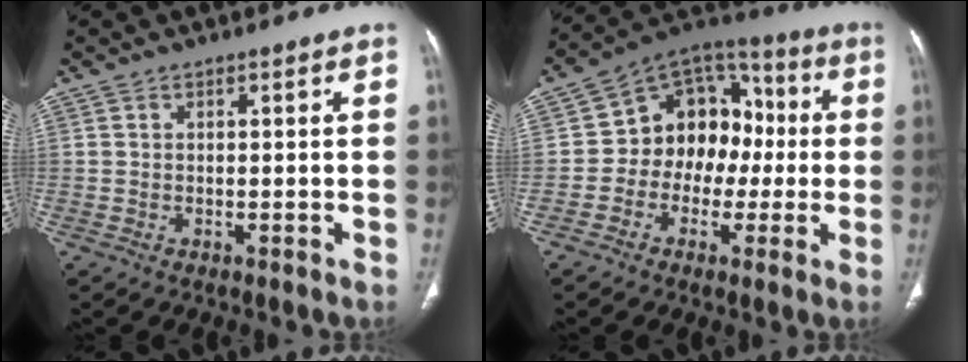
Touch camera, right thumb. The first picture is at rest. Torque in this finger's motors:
{"motor_torque": [-0.43, 0.83, 0.35, 0.38, 0.10]}